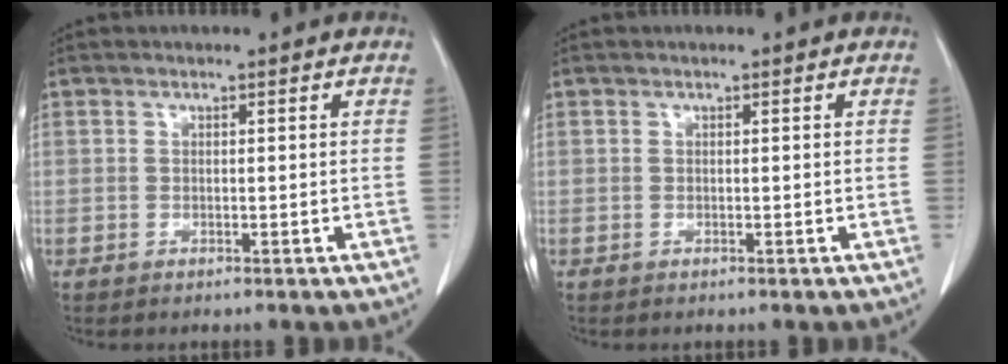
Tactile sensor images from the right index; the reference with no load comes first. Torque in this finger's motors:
{"motor_torque": [0.00, 0.00, 0.00, 0.00]}